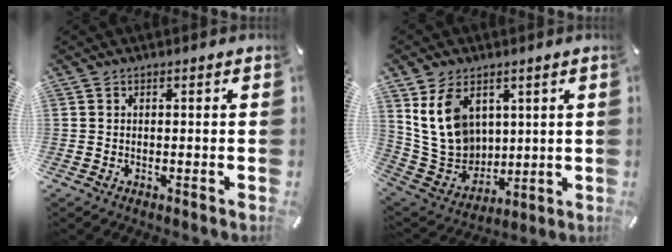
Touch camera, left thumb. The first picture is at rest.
{"total": 13.6, "force": [5.5, 10.6, 6.6], "torque": [-0.156, -0.020, 0.111]}